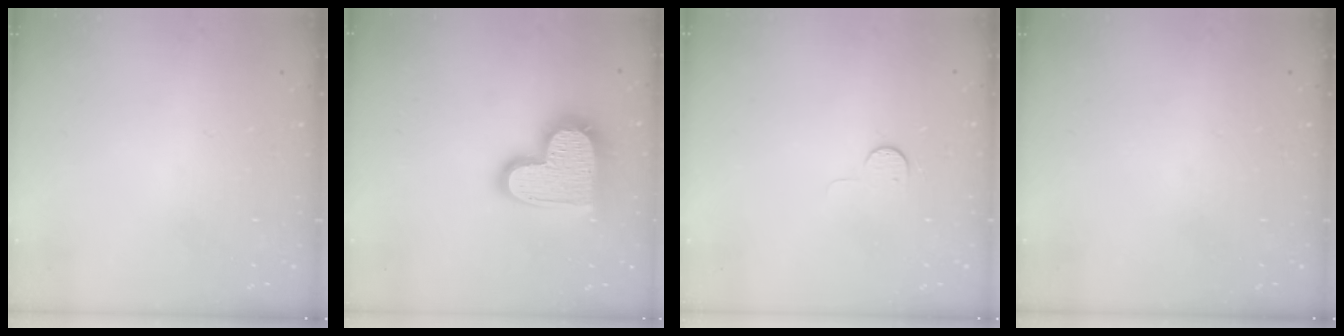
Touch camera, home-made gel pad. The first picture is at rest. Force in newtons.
{"total": 19.5, "press": 19.5, "slide": 1.5}
{"total": 4.9, "press": 4.9, "slide": 0.5}
{"total": 0.0}